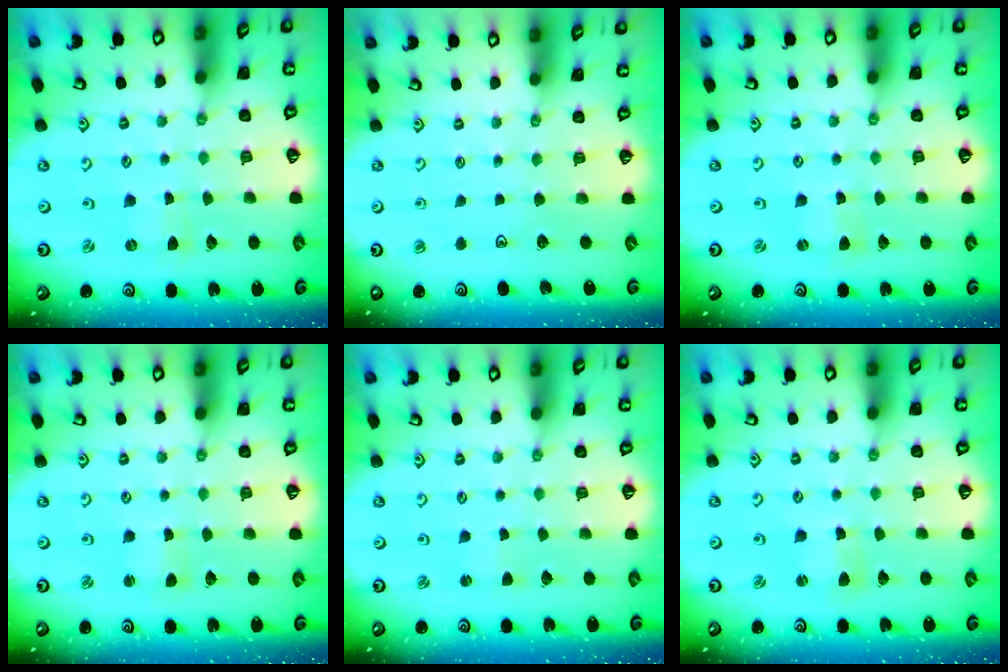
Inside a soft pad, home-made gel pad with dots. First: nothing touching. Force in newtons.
{"total": 0.0}
{"total": 0.7, "press": 0.7, "slide": 0.3}
{"total": 0.9, "press": 0.9, "slide": 0.2}
{"total": 1.0, "press": 1.0, "slide": 0.2}
{"total": 2.5, "press": 2.5, "slide": 0.3}